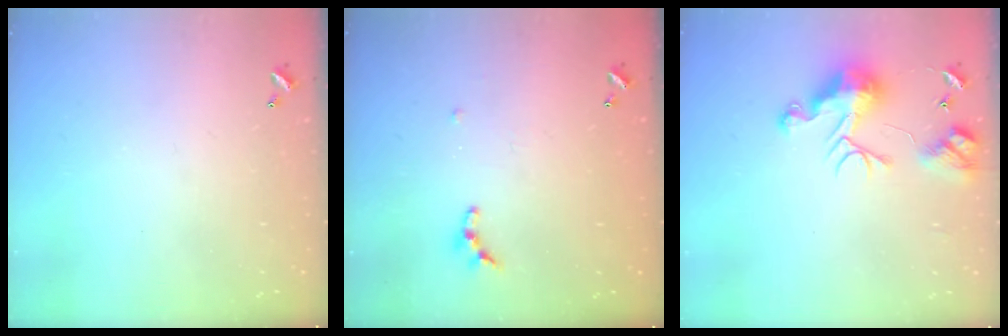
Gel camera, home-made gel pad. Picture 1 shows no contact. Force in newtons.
{"total": 5.5, "press": 5.5, "slide": 0.4}
{"total": 12.0, "press": 12.0, "slide": 1.1}